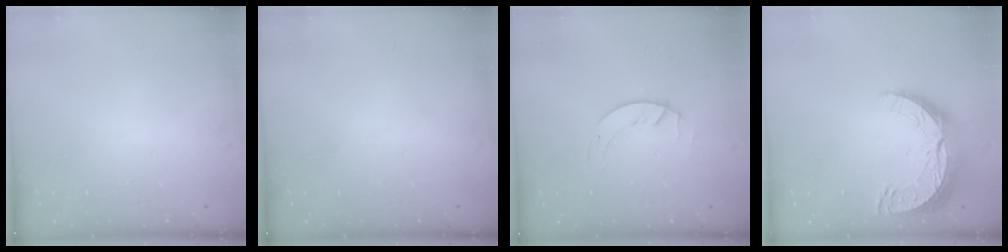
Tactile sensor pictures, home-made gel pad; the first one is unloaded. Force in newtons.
{"total": 0.0}
{"total": 2.0, "press": 2.0, "slide": 0.2}
{"total": 12.7, "press": 12.6, "slide": 0.9}